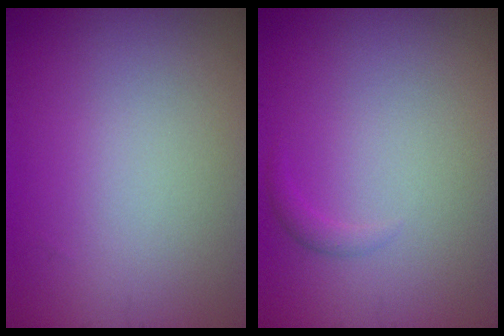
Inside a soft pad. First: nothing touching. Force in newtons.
{"total": 0.7, "press": 0.7, "slide": 0.1}